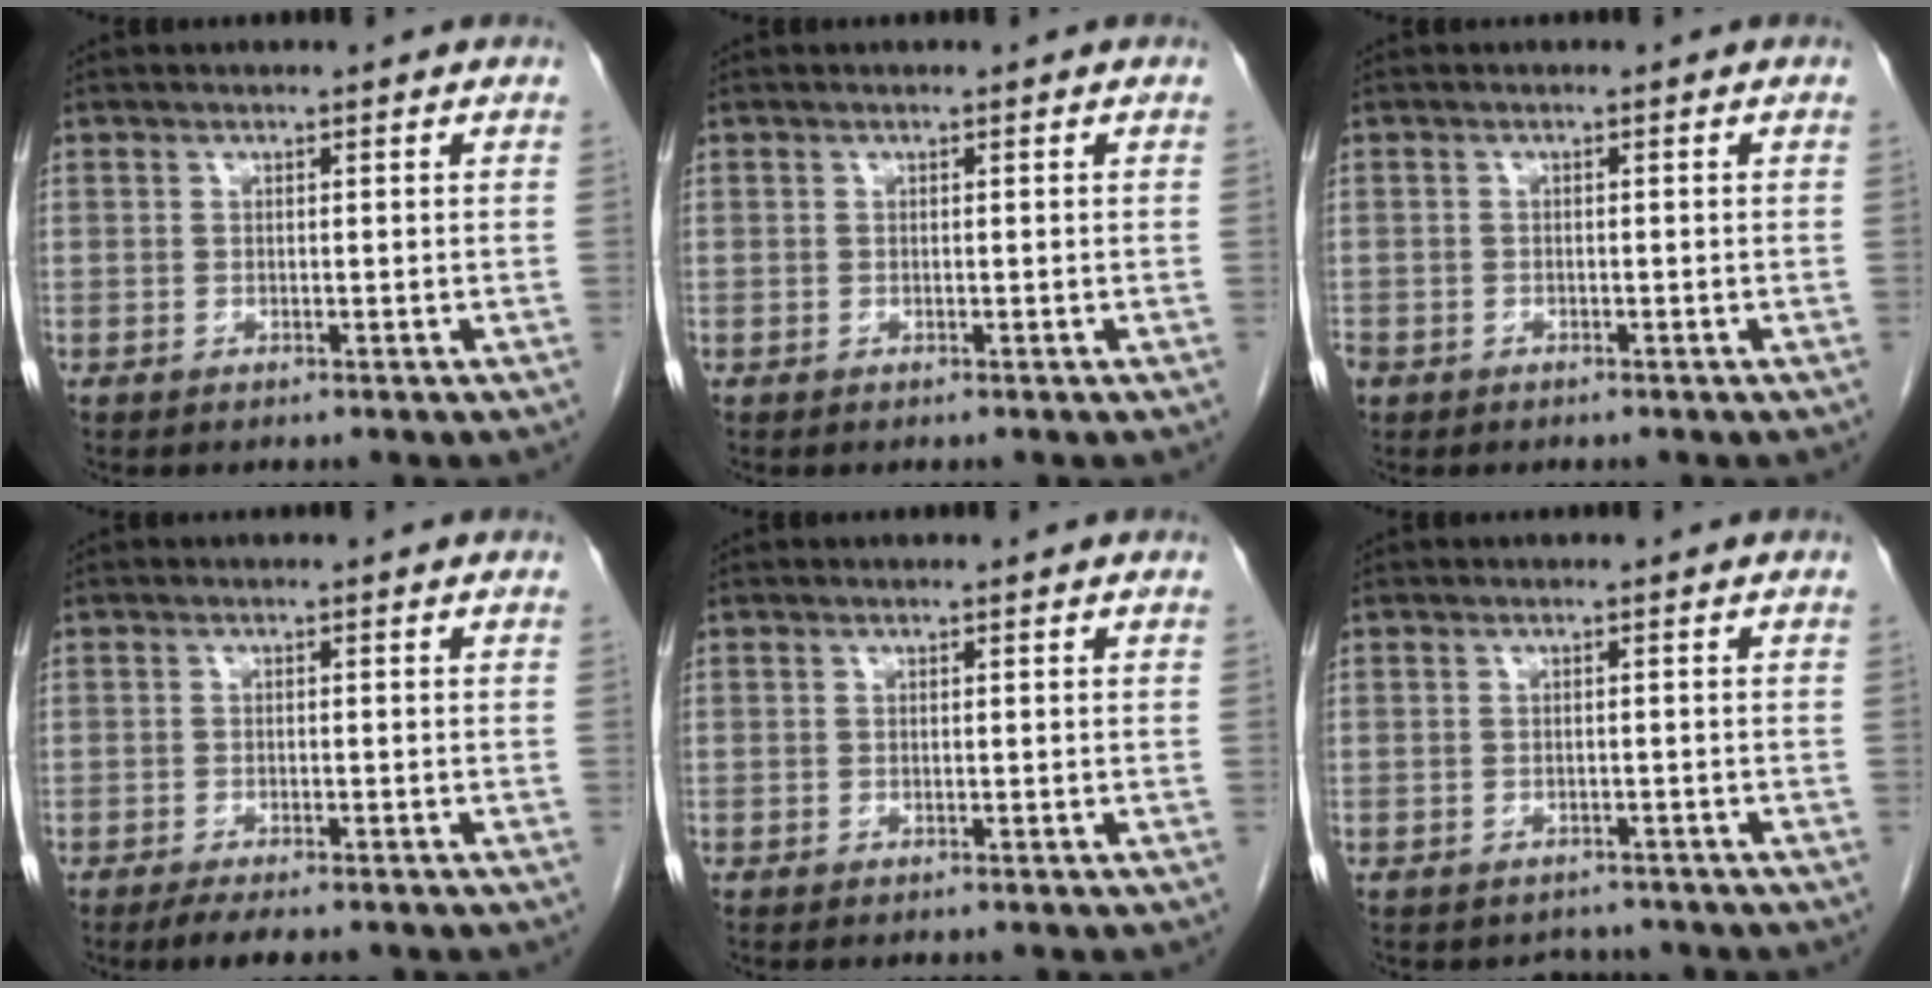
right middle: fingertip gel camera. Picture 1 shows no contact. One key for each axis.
{"total": 0.0}
{"total": 2.6, "fx": -1.6, "fy": 1.8, "fz": 0.8, "tx": -0.025, "ty": -0.002, "tz": -0.031}
{"total": 4.4, "fx": -3.5, "fy": 1.0, "fz": 2.4, "tx": -0.036, "ty": -0.009, "tz": -0.050}
{"total": 0.7, "fx": -0.6, "fy": 0.2, "fz": 0.3, "tx": -0.005, "ty": -0.001, "tz": -0.007}
{"total": 2.7, "fx": -2.3, "fy": 1.3, "fz": -0.3, "tx": 0.000, "ty": 0.007, "tz": -0.033}